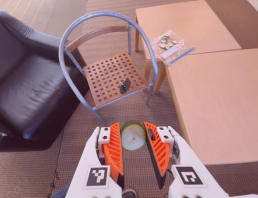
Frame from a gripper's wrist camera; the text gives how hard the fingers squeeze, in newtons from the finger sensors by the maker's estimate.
{"total": 7.4, "left": 7.2, "right": 7.7}